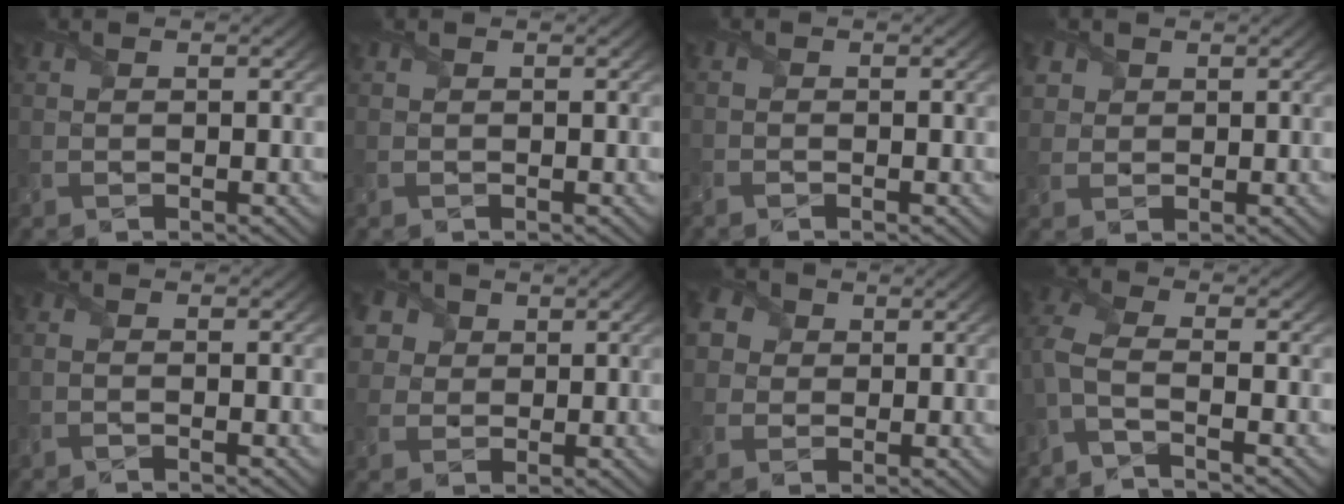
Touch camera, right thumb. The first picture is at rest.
{"total": 0.0}
{"total": 0.9, "force": [-0.8, 0.1, 0.3], "torque": [-0.010, -0.006, -0.019]}
{"total": 2.8, "force": [1.3, 2.4, 0.7], "torque": [-0.029, 0.000, 0.030]}
{"total": 0.8, "force": [-0.6, 0.1, 0.5], "torque": [-0.013, -0.001, -0.015]}
{"total": 6.5, "force": [3.2, 5.0, 2.8], "torque": [-0.108, 0.009, 0.054]}
{"total": 6.1, "force": [2.1, 5.0, 2.8], "torque": [-0.098, 0.021, 0.026]}
{"total": 4.5, "force": [-2.7, 1.2, 3.4], "torque": [-0.088, -0.005, -0.070]}